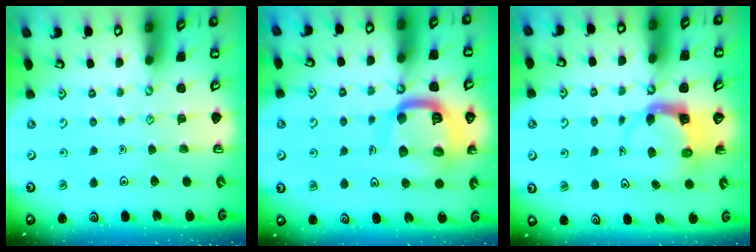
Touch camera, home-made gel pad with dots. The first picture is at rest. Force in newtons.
{"total": 17.3, "press": 17.2, "slide": 1.8}
{"total": 3.9, "press": 3.9, "slide": 0.5}